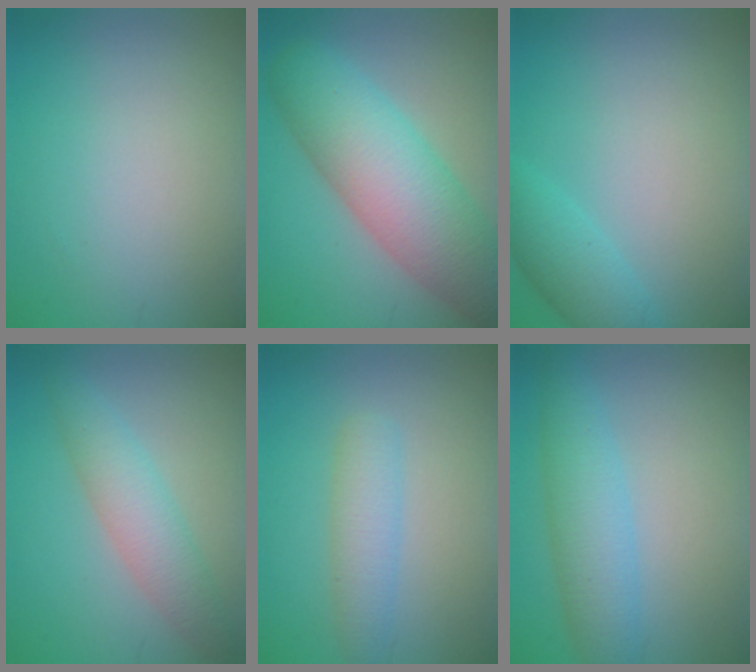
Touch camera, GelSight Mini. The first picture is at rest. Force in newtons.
{"total": 9.7, "press": 9.7, "slide": 0.3}
{"total": 3.0, "press": 3.0, "slide": 0.1}
{"total": 3.7, "press": 3.7, "slide": 0.1}
{"total": 2.8, "press": 2.8, "slide": 0.1}
{"total": 4.4, "press": 4.4, "slide": 0.1}